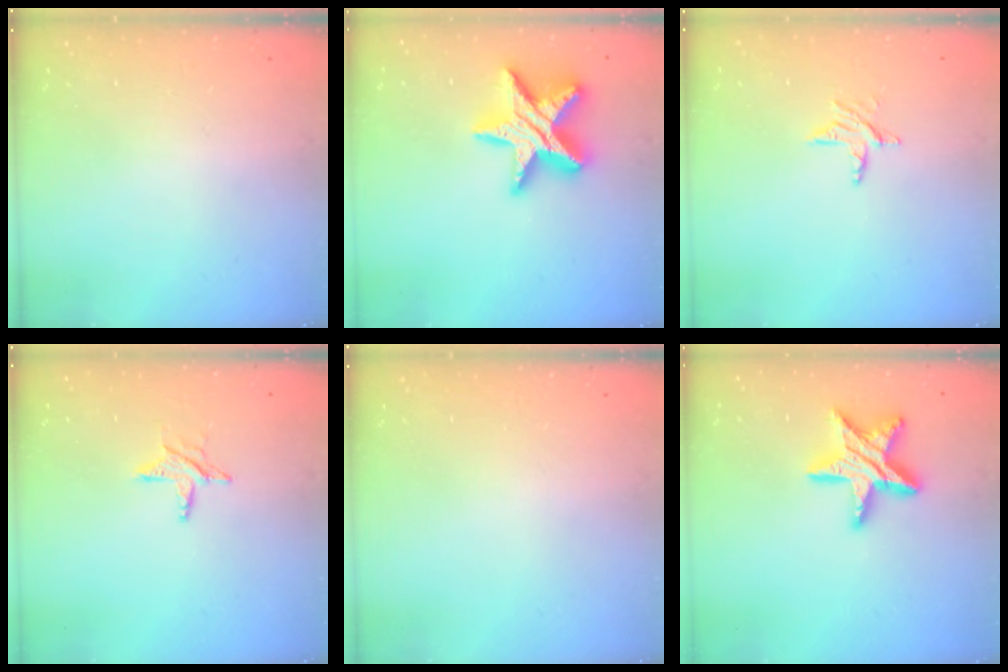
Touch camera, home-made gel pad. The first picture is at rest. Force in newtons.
{"total": 17.6, "press": 17.5, "slide": 1.8}
{"total": 6.1, "press": 6.0, "slide": 0.6}
{"total": 5.7, "press": 5.7, "slide": 0.4}
{"total": 0.0}
{"total": 15.8, "press": 15.7, "slide": 1.4}